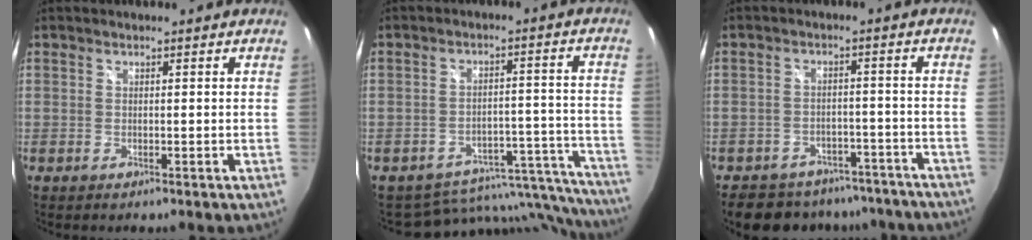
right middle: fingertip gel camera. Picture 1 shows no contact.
{"total": 16.5, "force": [-14.7, 6.0, 4.4], "torque": [-0.054, 0.027, -0.175]}
{"total": 16.7, "force": [-13.9, 7.6, 5.3], "torque": [-0.116, 0.022, -0.171]}